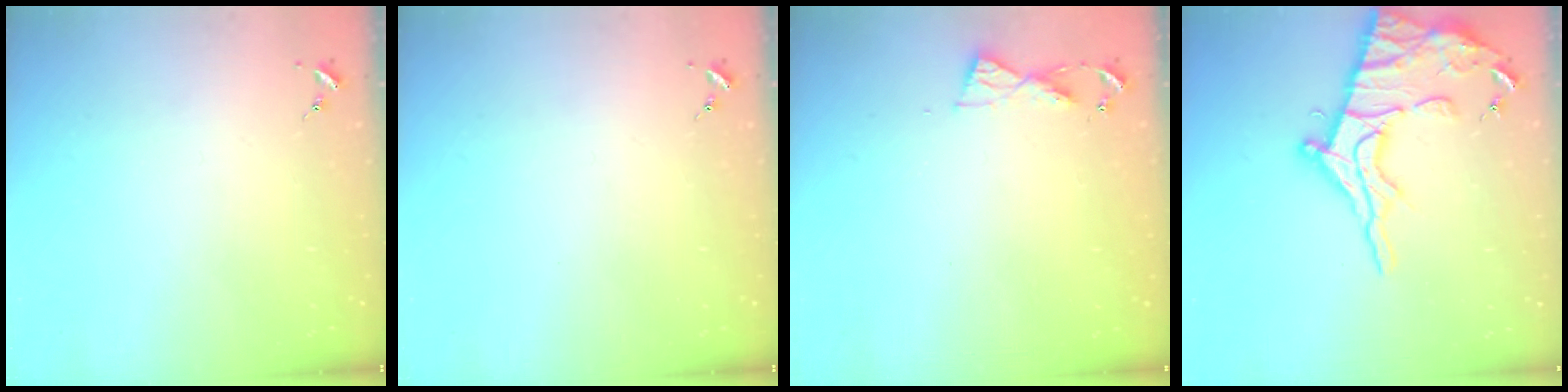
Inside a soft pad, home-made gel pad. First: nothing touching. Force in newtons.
{"total": 0.0}
{"total": 5.6, "press": 5.5, "slide": 0.5}
{"total": 18.4, "press": 18.4, "slide": 1.4}